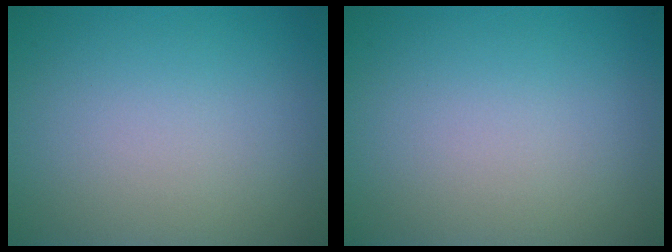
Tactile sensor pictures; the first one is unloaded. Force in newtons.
{"total": 0.0}